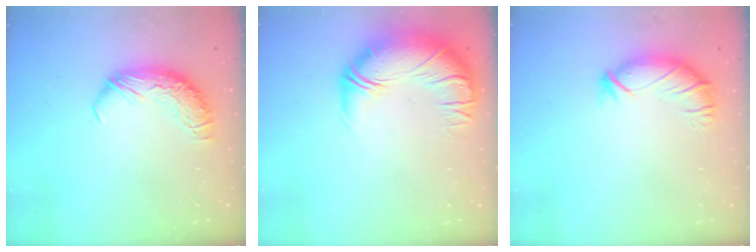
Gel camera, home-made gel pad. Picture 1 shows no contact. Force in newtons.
{"total": 3.8, "press": 1.9, "slide": 3.2}
{"total": 3.0, "press": 2.4, "slide": 1.9}